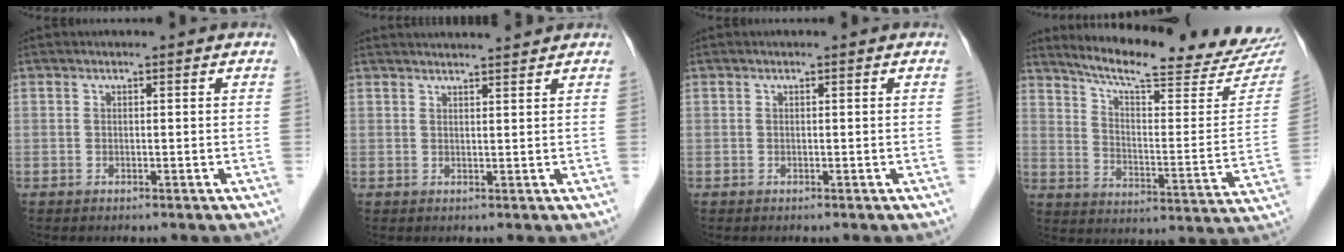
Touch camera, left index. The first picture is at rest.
{"total": 7.3, "force": [7.0, -0.2, 2.0], "torque": [-0.027, 0.024, 0.087]}
{"total": 0.0}
{"total": 22.8, "force": [20.9, 1.6, 8.9], "torque": [-0.130, -0.070, 0.273]}